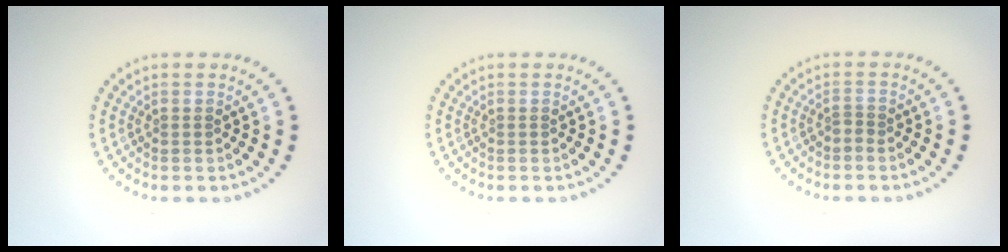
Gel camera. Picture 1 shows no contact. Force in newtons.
{"total": 0.0}
{"total": 0.6, "press": 0.4, "slide": 0.5}